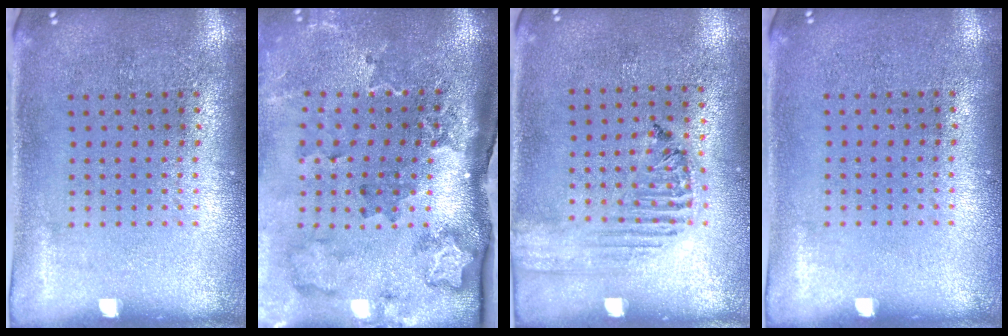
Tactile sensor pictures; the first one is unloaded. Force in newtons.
{"total": 2.5, "press": 2.0, "slide": 1.6}
{"total": 1.6, "press": 1.6, "slide": 0.3}
{"total": 0.0}